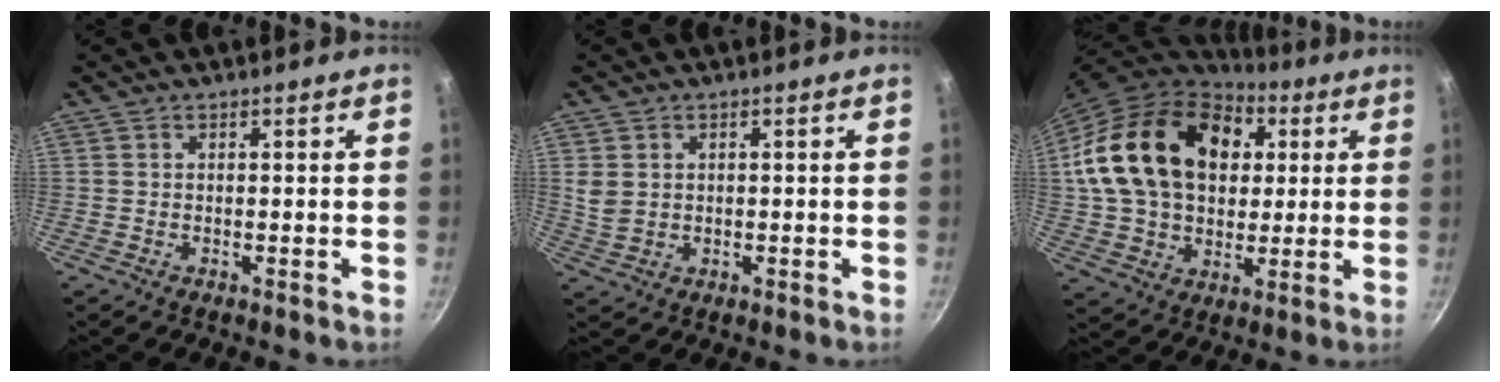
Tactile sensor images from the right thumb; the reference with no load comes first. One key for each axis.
{"total": 3.8, "fx": 0.7, "fy": 3.1, "fz": 2.2, "tx": -0.037, "ty": -0.001, "tz": 0.021}
{"total": 24.8, "fx": 5.6, "fy": 17.9, "fz": 16.2, "tx": -0.266, "ty": 0.016, "tz": 0.099}